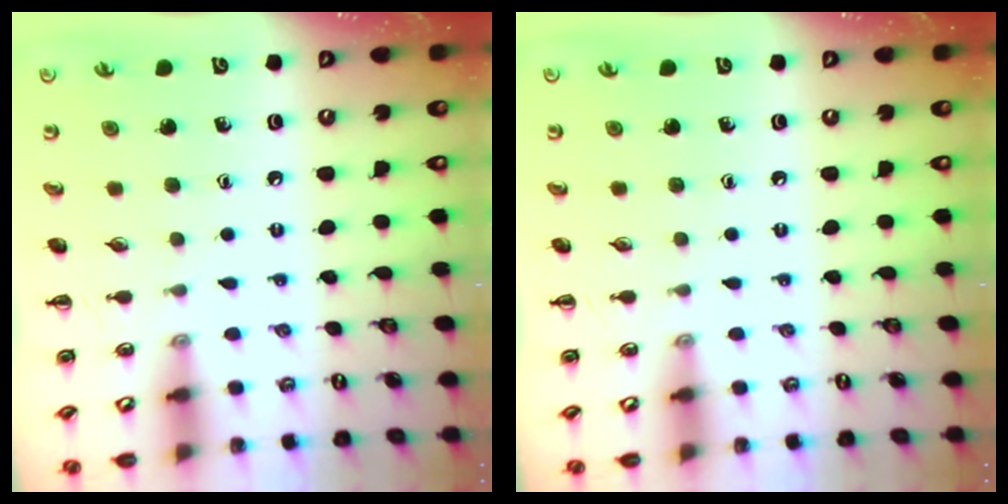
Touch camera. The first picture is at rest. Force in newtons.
{"total": 0.0}